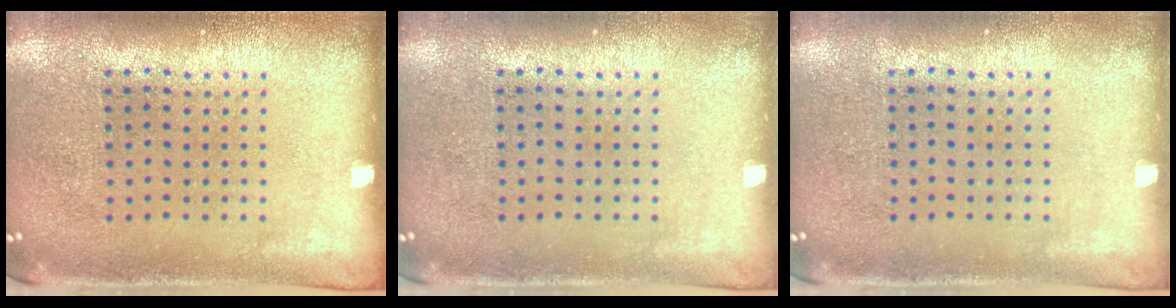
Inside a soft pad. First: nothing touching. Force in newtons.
{"total": 0.0}
{"total": 0.0}